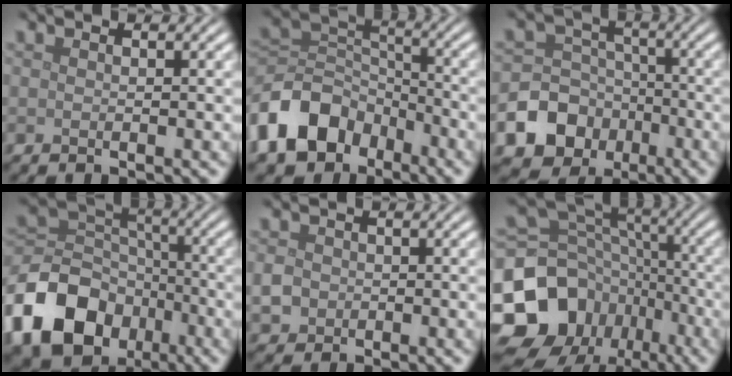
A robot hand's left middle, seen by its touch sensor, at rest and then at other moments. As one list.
[{"total": 9.0, "force": [-5.1, 6.2, 4.2], "torque": [-0.078, -0.003, -0.112]}, {"total": 10.9, "force": [-5.0, 9.4, 2.5], "torque": [-0.045, -0.032, -0.105]}, {"total": 12.1, "force": [-5.9, 8.7, 5.9], "torque": [-0.136, -0.005, -0.122]}, {"total": 1.9, "force": [-0.4, 1.8, 0.7], "torque": [-0.013, -0.003, -0.008]}, {"total": 15.5, "force": [-7.6, 12.2, 5.7], "torque": [-0.154, 0.004, -0.131]}]